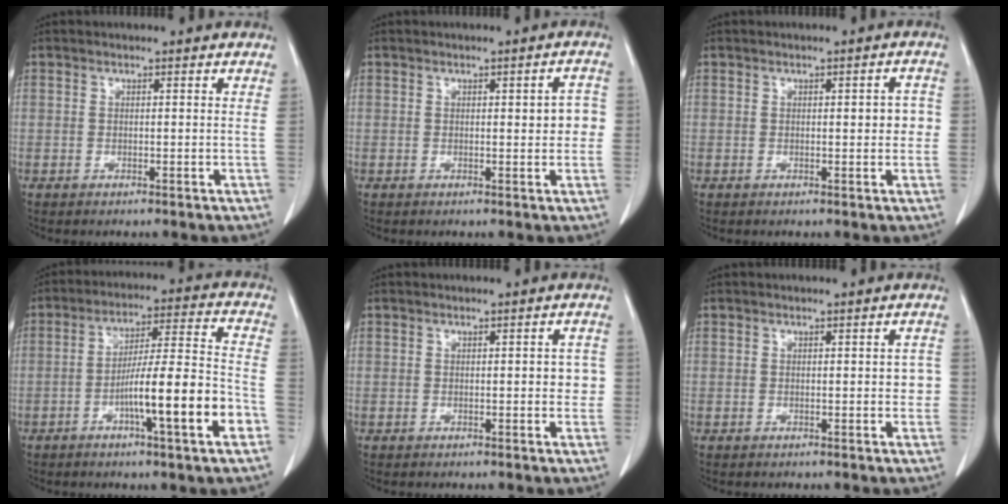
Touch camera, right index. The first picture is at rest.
{"total": 3.6, "force": [0.1, 1.2, 3.3], "torque": [-0.032, 0.008, 0.000]}
{"total": 3.1, "force": [0.1, 1.2, 2.9], "torque": [-0.026, 0.006, -0.001]}
{"total": 14.0, "force": [-5.1, 0.4, 13.0], "torque": [-0.208, 0.007, -0.081]}
{"total": 2.8, "force": [-0.1, 1.2, 2.5], "torque": [-0.018, 0.005, -0.004]}
{"total": 2.3, "force": [-0.1, 1.0, 2.1], "torque": [-0.012, 0.004, -0.004]}